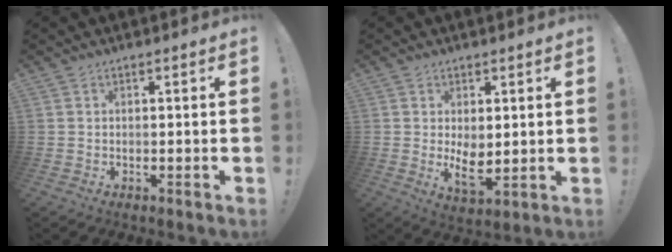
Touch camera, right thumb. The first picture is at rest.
{"total": 6.9, "force": [0.9, 3.7, 5.8], "torque": [-0.085, -0.021, 0.020]}